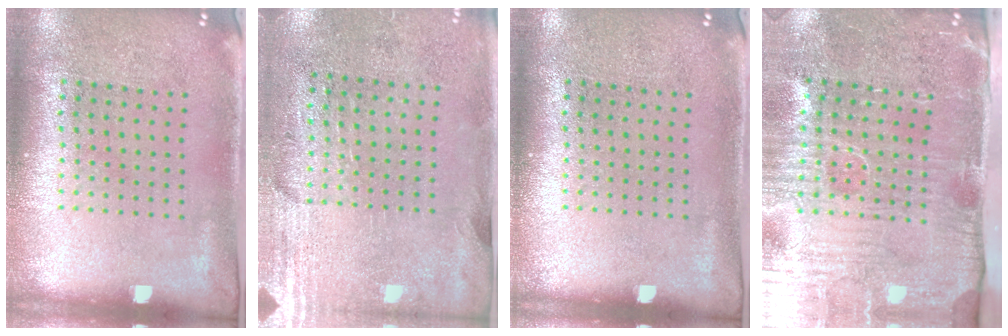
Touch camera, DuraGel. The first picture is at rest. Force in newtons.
{"total": 2.8, "press": 2.5, "slide": 1.4}
{"total": 0.0}
{"total": 5.1, "press": 4.4, "slide": 2.7}